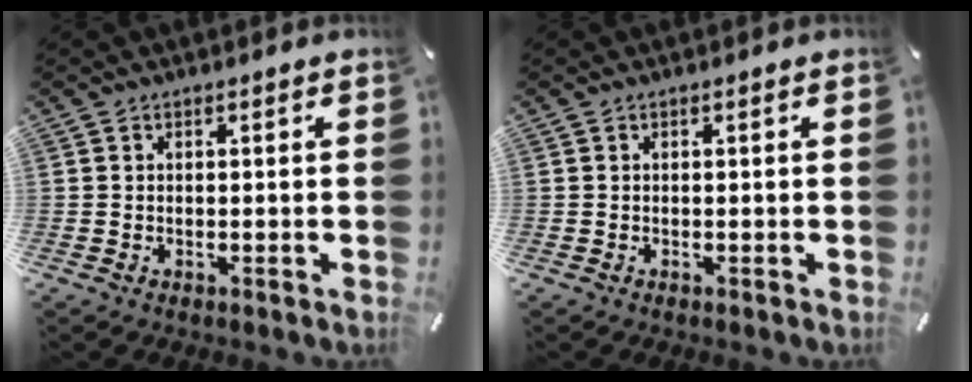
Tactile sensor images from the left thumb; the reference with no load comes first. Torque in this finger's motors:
{"motor_torque": [0.00, 0.00, -0.03, 0.00, 0.00]}